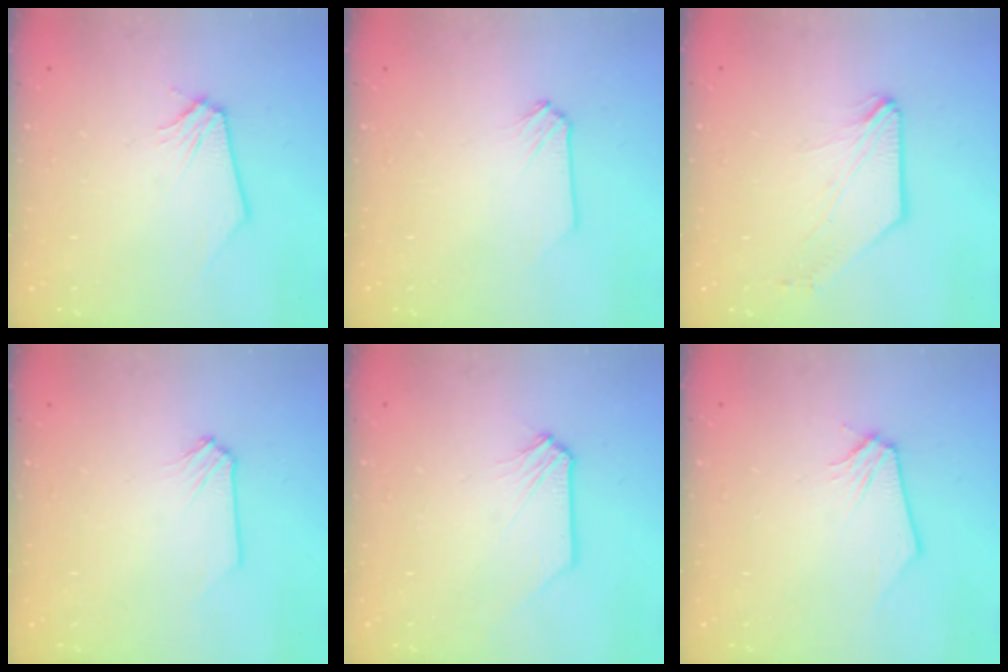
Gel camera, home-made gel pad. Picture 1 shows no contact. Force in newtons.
{"total": 0.0}
{"total": 1.3, "press": 1.3, "slide": 0.3}
{"total": 0.0}
{"total": 0.5, "press": 0.5, "slide": 0.1}
{"total": 0.0}